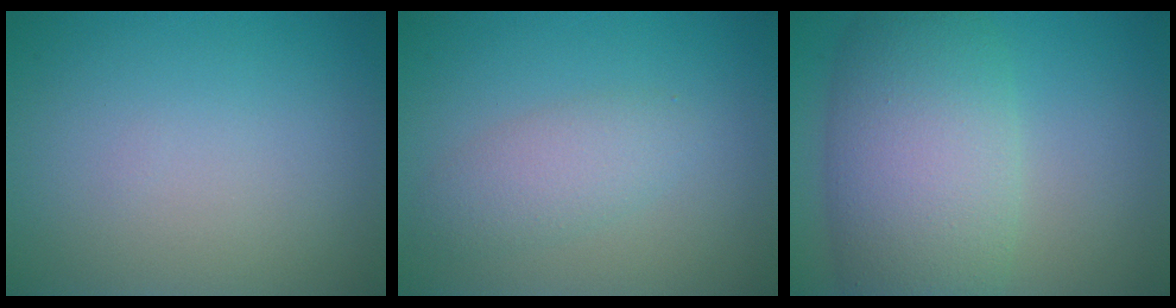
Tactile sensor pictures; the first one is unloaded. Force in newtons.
{"total": 2.7, "press": 2.7, "slide": 0.1}
{"total": 9.3, "press": 9.3, "slide": 0.5}